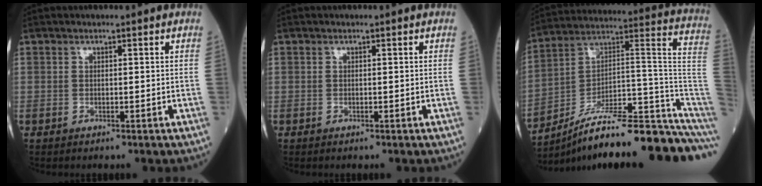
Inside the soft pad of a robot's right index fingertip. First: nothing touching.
{"total": 0.0}
{"total": 23.7, "force": [-19.0, 1.0, 14.1], "torque": [-0.130, 0.050, -0.295]}